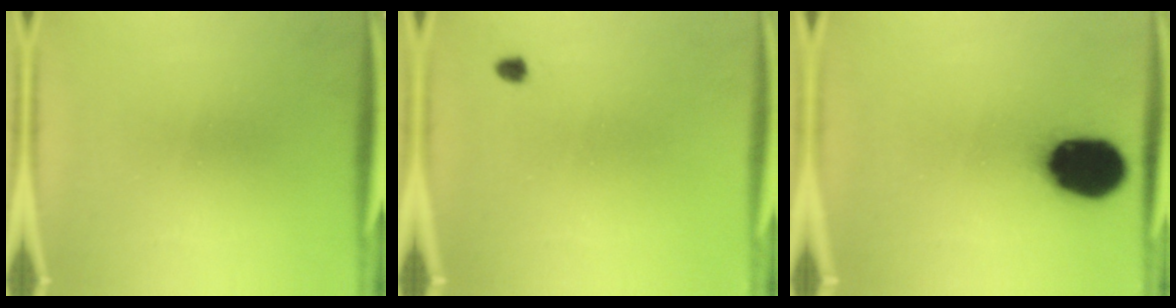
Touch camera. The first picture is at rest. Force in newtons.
{"total": 1.0}
{"total": 18.9}